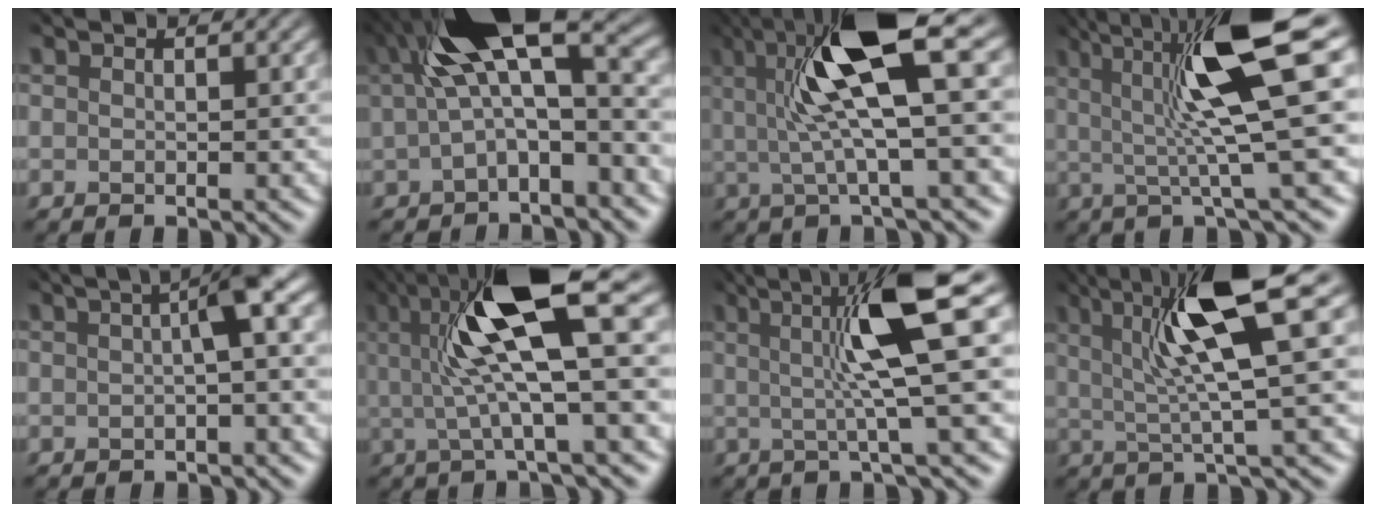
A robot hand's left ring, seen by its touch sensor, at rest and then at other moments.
{"total": 8.3, "force": [1.6, 3.1, 7.5], "torque": [-0.132, 0.009, 0.021]}
{"total": 8.4, "force": [2.5, 1.7, 7.8], "torque": [-0.152, -0.003, 0.051]}
{"total": 9.3, "force": [1.7, 1.5, 9.0], "torque": [-0.151, 0.000, 0.030]}
{"total": 3.5, "force": [0.3, 0.4, 3.4], "torque": [-0.053, 0.013, 0.005]}
{"total": 9.3, "force": [2.2, 2.1, 8.8], "torque": [-0.171, -0.003, 0.047]}
{"total": 6.8, "force": [1.1, 0.6, 6.7], "torque": [-0.107, 0.001, 0.018]}
{"total": 7.7, "force": [2.6, 1.2, 7.1], "torque": [-0.131, -0.004, 0.048]}